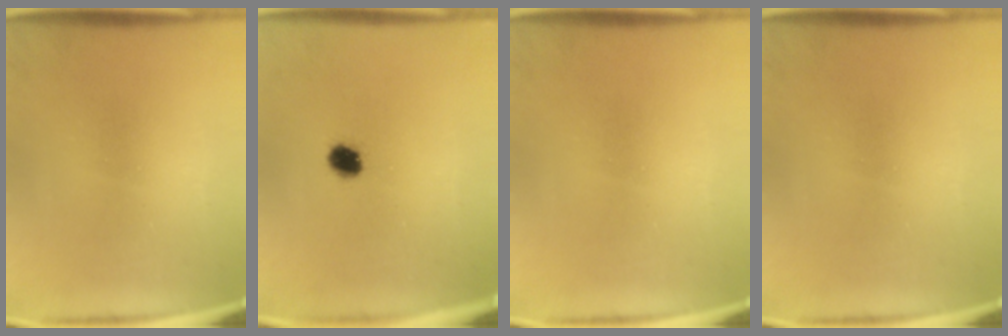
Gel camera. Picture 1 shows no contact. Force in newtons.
{"total": 4.5}
{"total": 0.0}
{"total": 0.0}